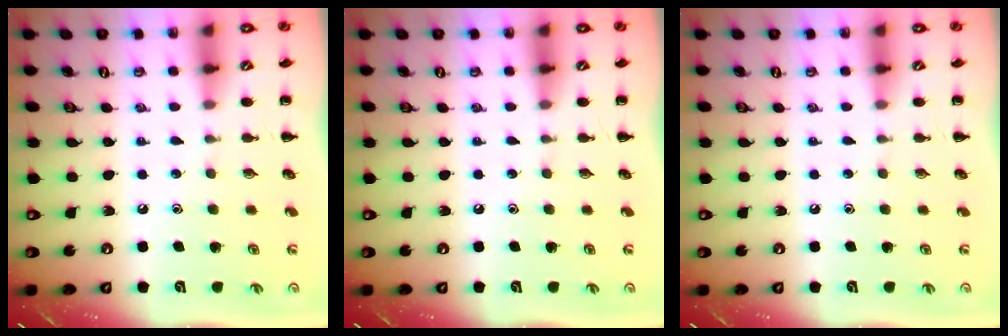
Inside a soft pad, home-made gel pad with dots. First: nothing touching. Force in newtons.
{"total": 0.0}
{"total": 0.0}